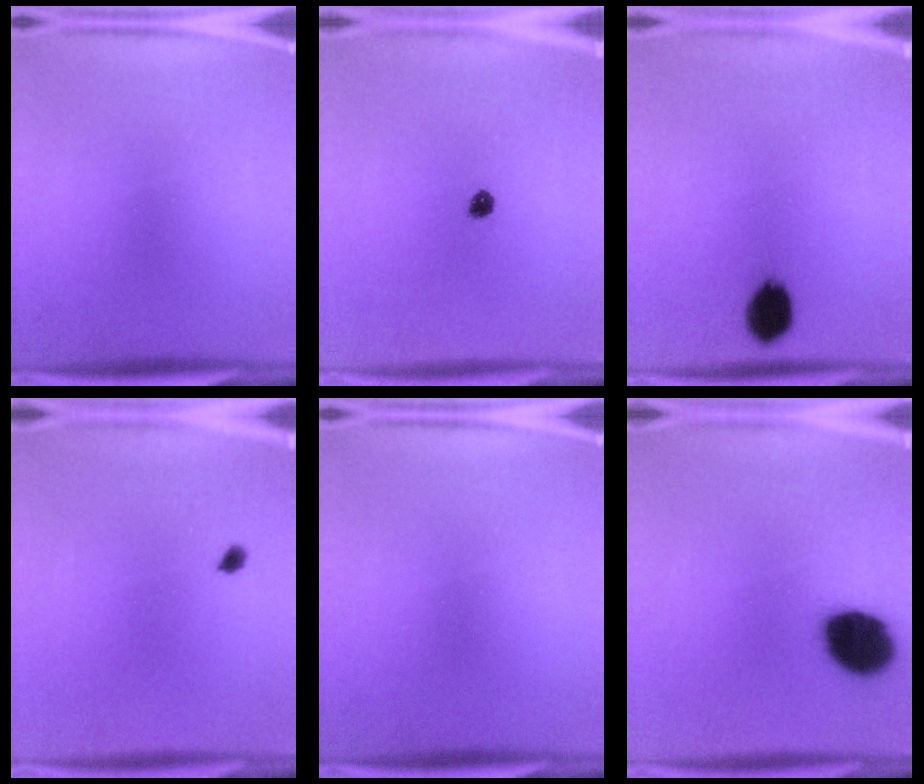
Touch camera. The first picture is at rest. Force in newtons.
{"total": 1.9}
{"total": 7.5}
{"total": 1.1}
{"total": 0.0}
{"total": 15.9}